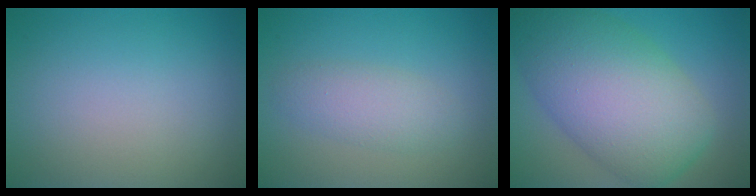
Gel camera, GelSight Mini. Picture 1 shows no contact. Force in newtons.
{"total": 2.6, "press": 2.6, "slide": 0.1}
{"total": 11.5, "press": 11.5, "slide": 0.7}